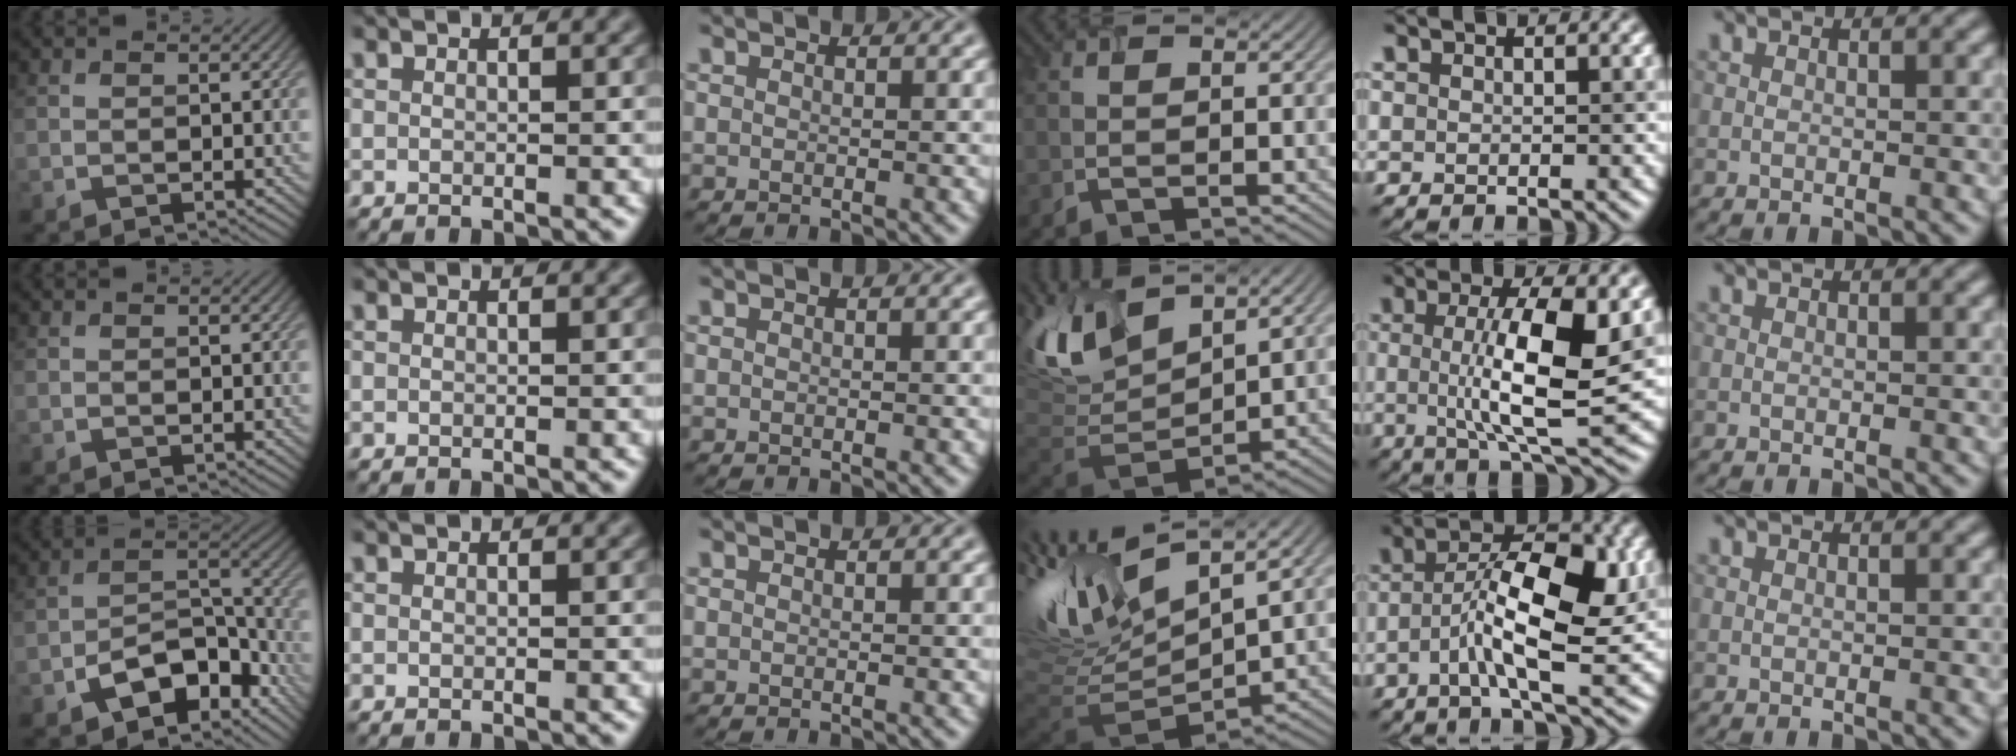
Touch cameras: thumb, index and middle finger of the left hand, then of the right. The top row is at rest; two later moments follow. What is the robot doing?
{"motion": "open", "object": "airpods case & airpods"}